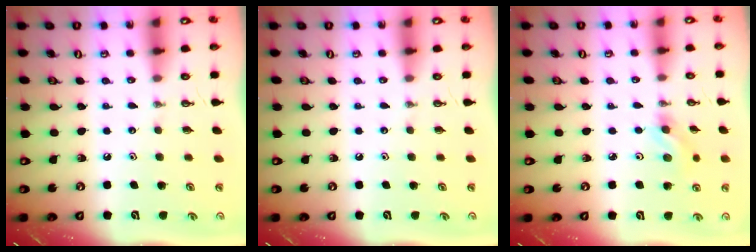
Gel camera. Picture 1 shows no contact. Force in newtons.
{"total": 0.0}
{"total": 4.8, "press": 4.6, "slide": 1.5}